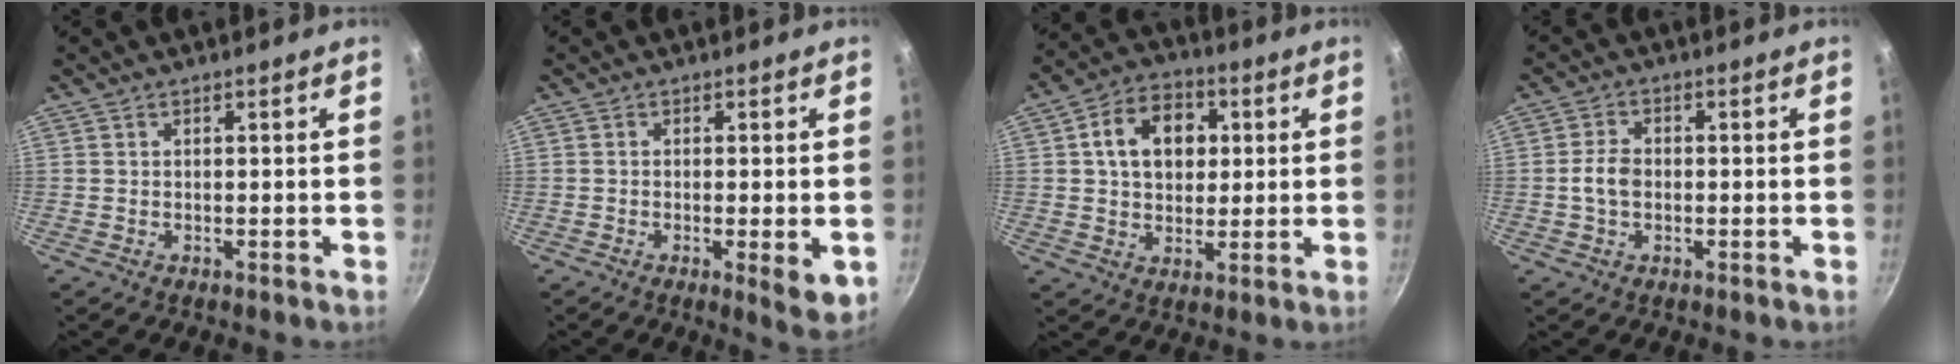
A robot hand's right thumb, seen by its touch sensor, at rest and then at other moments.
{"total": 5.5, "force": [-1.3, 1.2, 5.2], "torque": [-0.075, -0.008, -0.016]}
{"total": 11.9, "force": [2.7, 8.9, 7.5], "torque": [-0.089, 0.011, 0.034]}
{"total": 4.2, "force": [-0.5, 2.9, 3.0], "torque": [-0.055, 0.015, -0.015]}